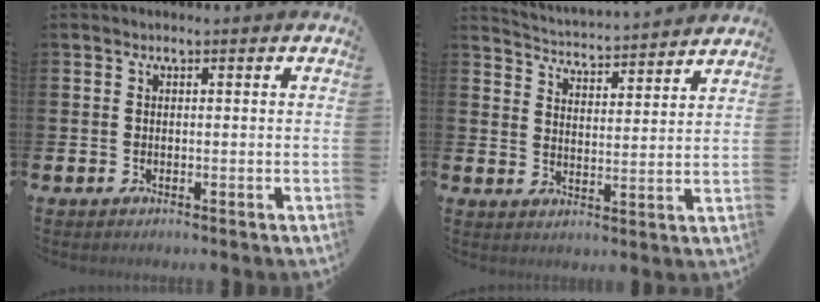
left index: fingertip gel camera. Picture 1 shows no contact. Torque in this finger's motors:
{"motor_torque": [0.46, -0.69, 0.15, 0.04]}